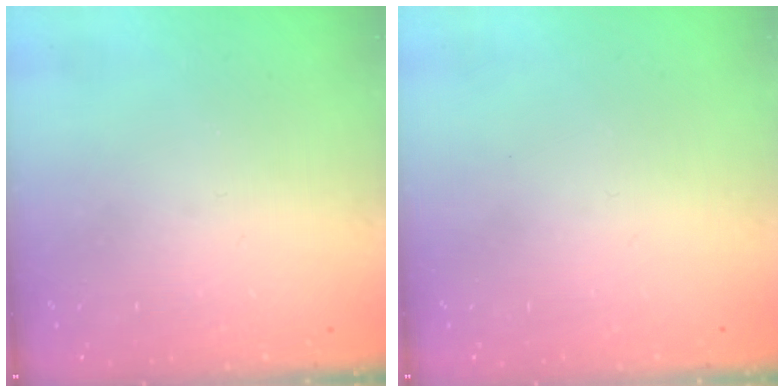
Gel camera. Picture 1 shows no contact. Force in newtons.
{"total": 1.7, "press": 1.6, "slide": 0.1}